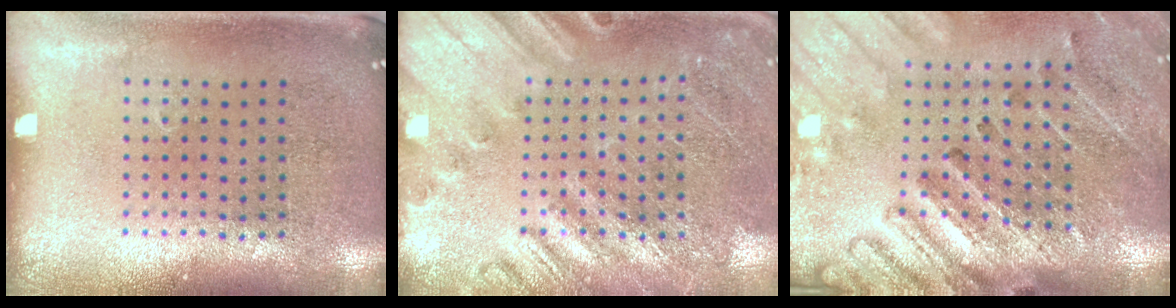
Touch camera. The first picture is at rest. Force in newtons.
{"total": 2.3, "press": 2.3, "slide": 0.3}
{"total": 2.7, "press": 2.7, "slide": 0.3}